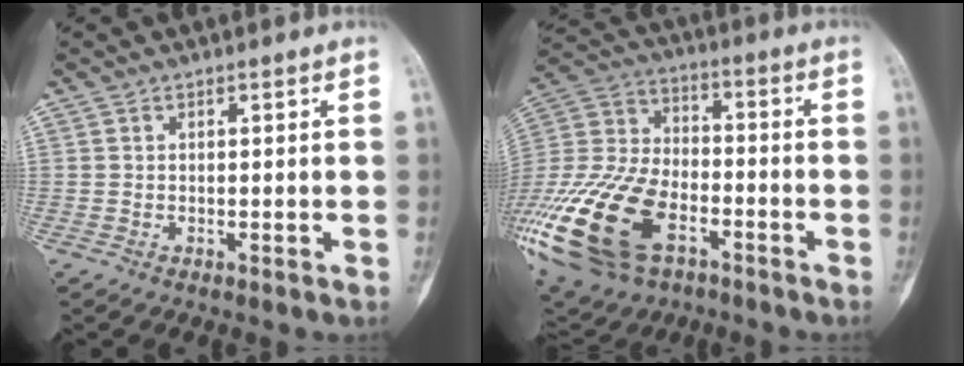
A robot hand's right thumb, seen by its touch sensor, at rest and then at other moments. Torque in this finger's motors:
{"motor_torque": [2.37, 2.64, 1.45, -1.32, 0.75]}